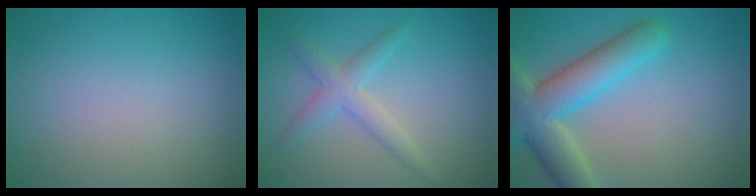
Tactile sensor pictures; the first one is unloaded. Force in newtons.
{"total": 2.6, "press": 2.6, "slide": 0.1}
{"total": 7.2, "press": 7.2, "slide": 0.5}